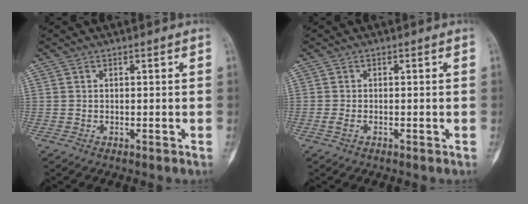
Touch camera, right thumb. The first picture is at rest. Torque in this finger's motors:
{"motor_torque": [0.32, -0.04, 0.02, -0.12, 0.03]}